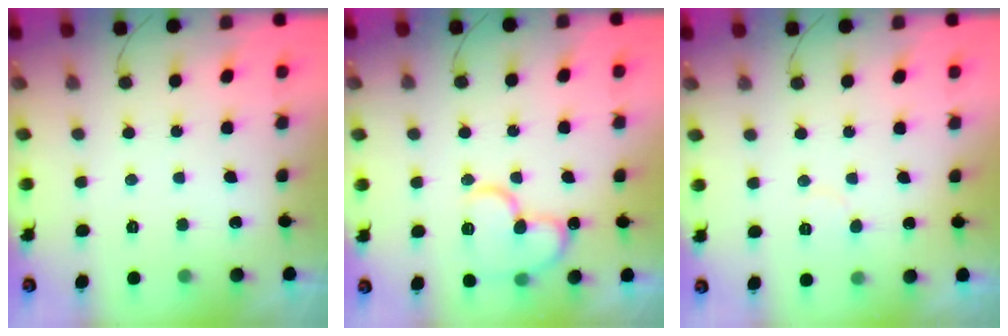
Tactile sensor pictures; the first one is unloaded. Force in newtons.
{"total": 14.8, "press": 14.7, "slide": 1.8}
{"total": 3.2, "press": 3.2, "slide": 0.3}